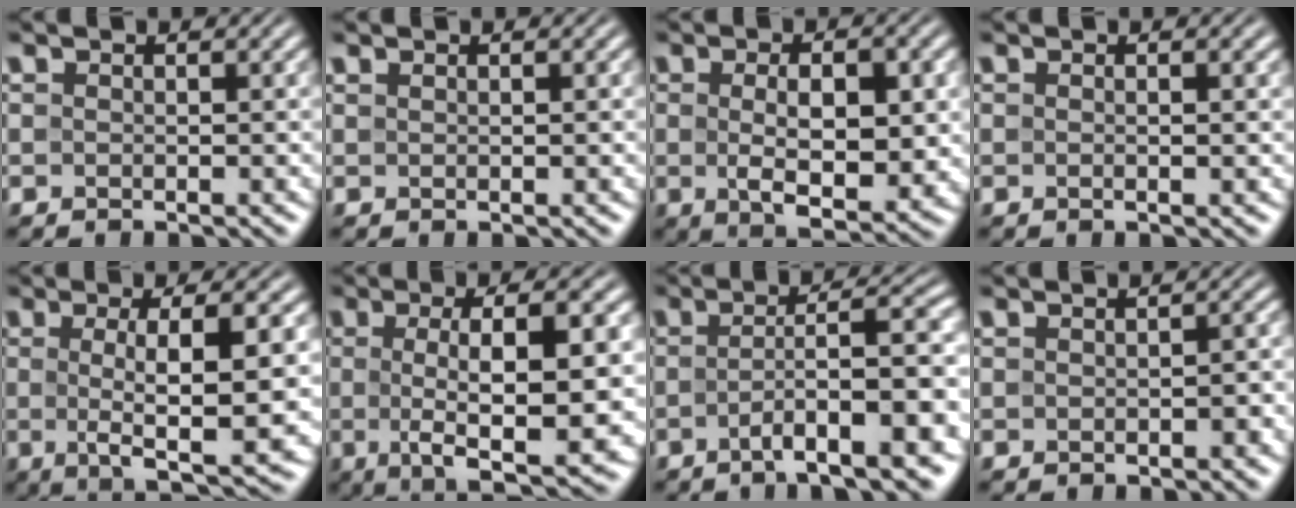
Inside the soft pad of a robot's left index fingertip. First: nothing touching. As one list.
[{"total": 0.6, "force": [0.3, 0.2, 0.5], "torque": [-0.009, 0.003, 0.004]}, {"total": 7.2, "force": [0.1, 3.2, 6.4], "torque": [-0.100, -0.007, 0.007]}, {"total": 1.4, "force": [0.1, 0.3, 1.4], "torque": [-0.020, 0.001, -0.001]}, {"total": 8.6, "force": [-0.3, 2.1, 8.3], "torque": [-0.120, -0.001, -0.007]}, {"total": 10.5, "force": [-0.6, 3.0, 10.1], "torque": [-0.144, -0.004, -0.011]}, {"total": 9.6, "force": [-2.8, 2.2, 9.0], "torque": [-0.119, 0.010, -0.045]}, {"total": 1.5, "force": [-0.4, 0.6, 1.3], "torque": [-0.017, 0.004, -0.004]}]